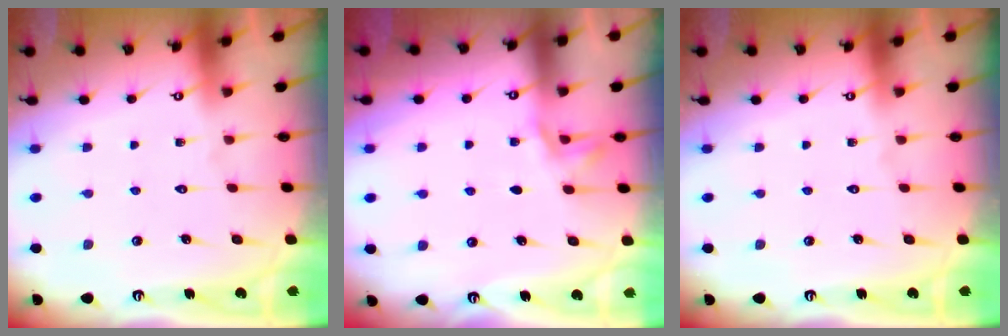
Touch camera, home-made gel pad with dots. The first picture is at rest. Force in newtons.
{"total": 3.8, "press": 3.1, "slide": 2.1}
{"total": 0.0}